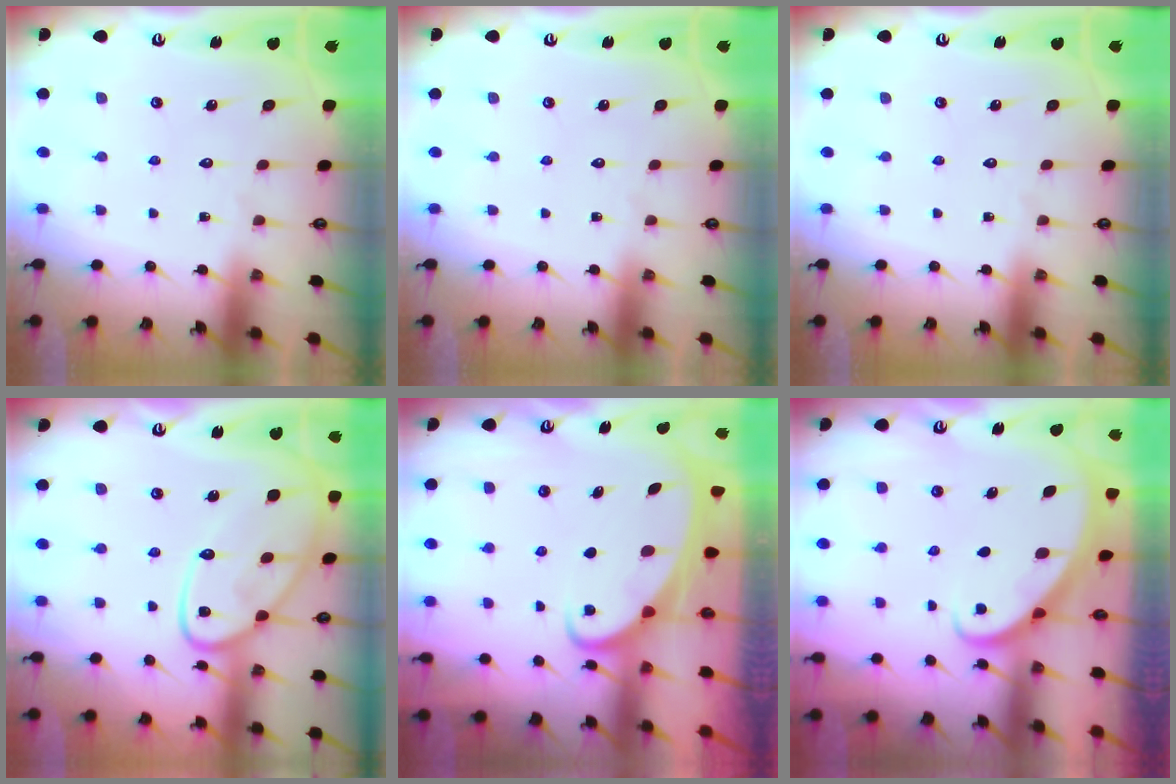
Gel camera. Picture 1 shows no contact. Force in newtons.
{"total": 0.0}
{"total": 0.0}
{"total": 14.8, "press": 14.7, "slide": 1.3}
{"total": 2.8, "press": 2.7, "slide": 0.3}
{"total": 2.9, "press": 2.9, "slide": 0.2}